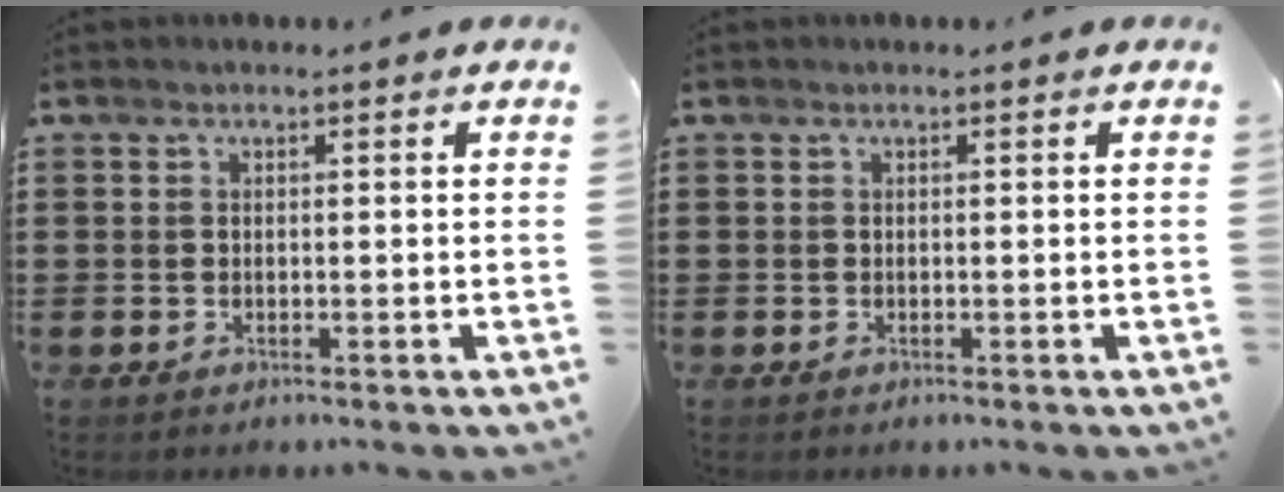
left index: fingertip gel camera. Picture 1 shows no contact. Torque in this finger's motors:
{"motor_torque": [0.00, 0.00, 0.00, 0.00]}